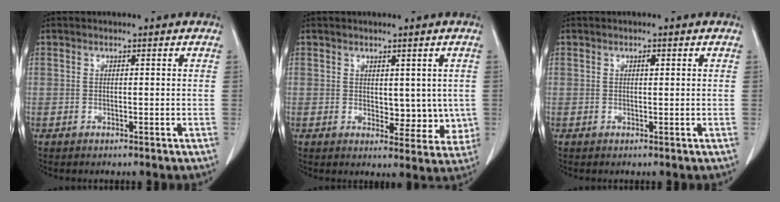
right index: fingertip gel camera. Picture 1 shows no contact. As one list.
[{"total": 5.7, "force": [0.5, 3.5, 4.5], "torque": [-0.036, -0.009, 0.015]}, {"total": 0.7, "force": [0.3, 0.3, 0.5], "torque": [-0.011, 0.000, 0.005]}]